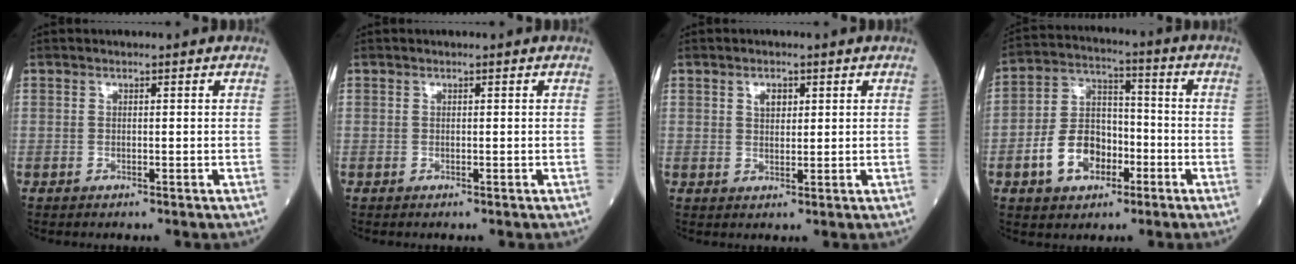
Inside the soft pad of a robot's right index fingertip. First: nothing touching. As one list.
[{"total": 0.0}, {"total": 2.3, "force": [1.0, 1.3, 1.5], "torque": [-0.025, 0.002, 0.018]}, {"total": 10.0, "force": [-3.8, 6.6, 6.4], "torque": [-0.141, 0.021, -0.066]}]